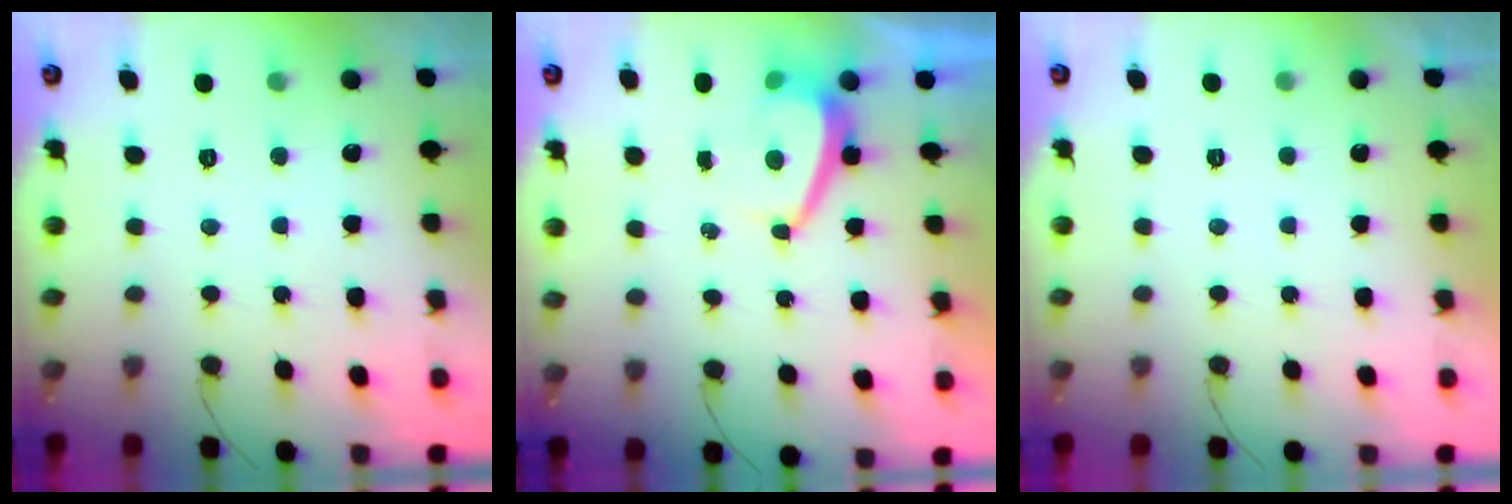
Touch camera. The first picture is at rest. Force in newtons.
{"total": 2.8, "press": 2.7, "slide": 0.5}
{"total": 2.1, "press": 2.1, "slide": 0.4}